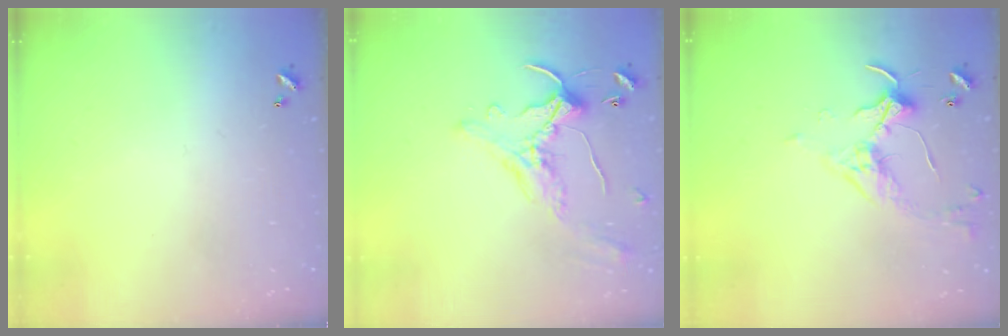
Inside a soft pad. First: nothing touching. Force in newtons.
{"total": 0.9, "press": 0.1, "slide": 0.9}
{"total": 3.3, "press": 3.3, "slide": 0.6}